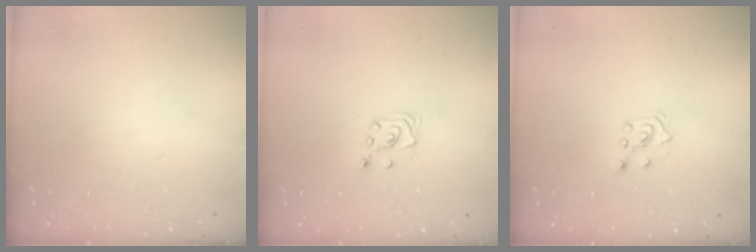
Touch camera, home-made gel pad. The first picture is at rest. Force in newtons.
{"total": 3.4, "press": 3.4, "slide": 0.4}
{"total": 2.8, "press": 2.7, "slide": 0.5}